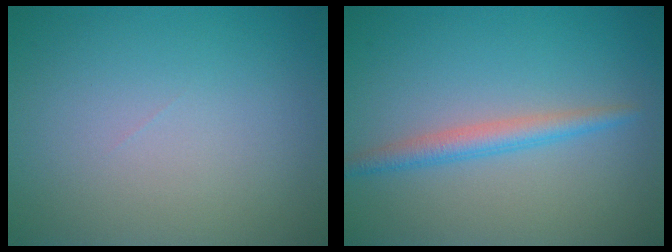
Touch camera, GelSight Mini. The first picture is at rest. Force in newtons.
{"total": 2.3, "press": 2.3, "slide": 0.1}